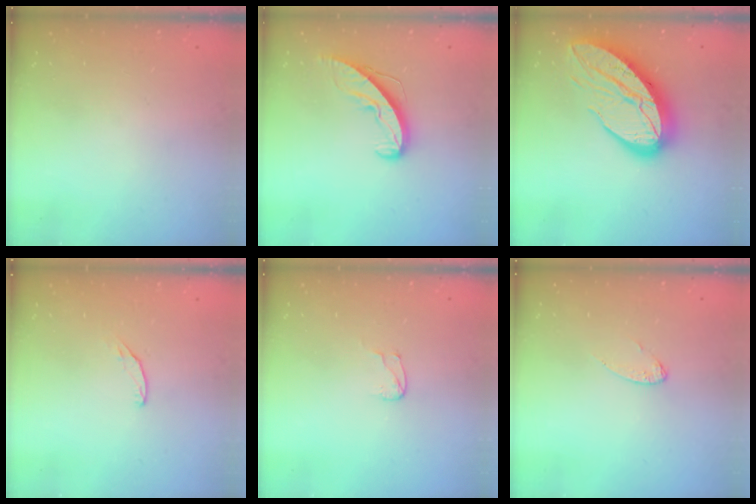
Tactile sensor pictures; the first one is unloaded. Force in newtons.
{"total": 8.4, "press": 8.3, "slide": 0.6}
{"total": 20.6, "press": 20.5, "slide": 1.8}
{"total": 4.4, "press": 4.4, "slide": 0.4}
{"total": 4.4, "press": 4.4, "slide": 0.4}
{"total": 5.7, "press": 5.7, "slide": 0.4}